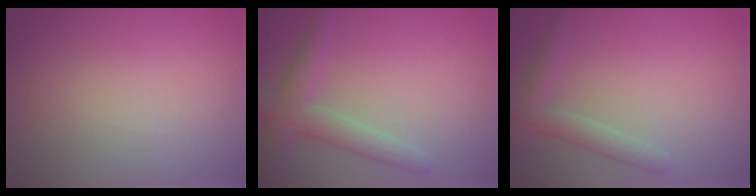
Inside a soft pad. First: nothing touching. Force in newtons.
{"total": 3.3, "press": 3.3, "slide": 0.1}
{"total": 2.3, "press": 2.3, "slide": 0.2}